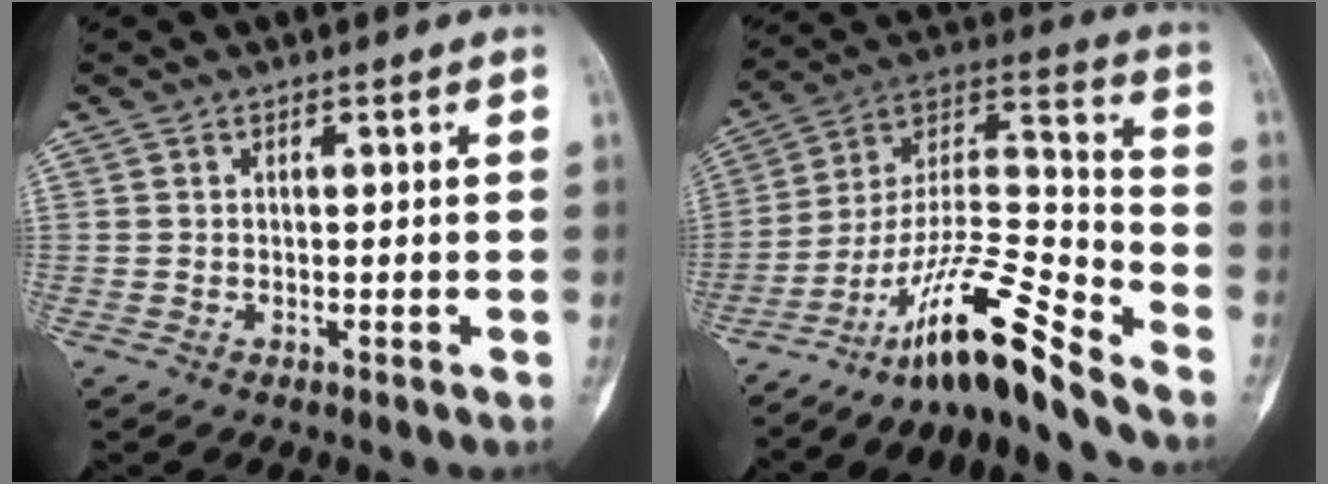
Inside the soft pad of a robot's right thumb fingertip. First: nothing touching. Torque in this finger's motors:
{"motor_torque": [2.58, 2.42, 1.12, -1.65, 0.35]}